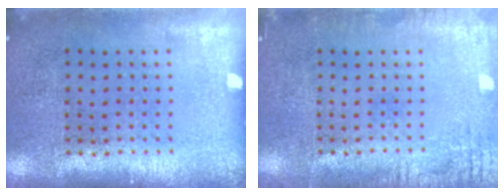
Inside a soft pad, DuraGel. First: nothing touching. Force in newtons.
{"total": 2.3, "press": 2.3, "slide": 0.3}